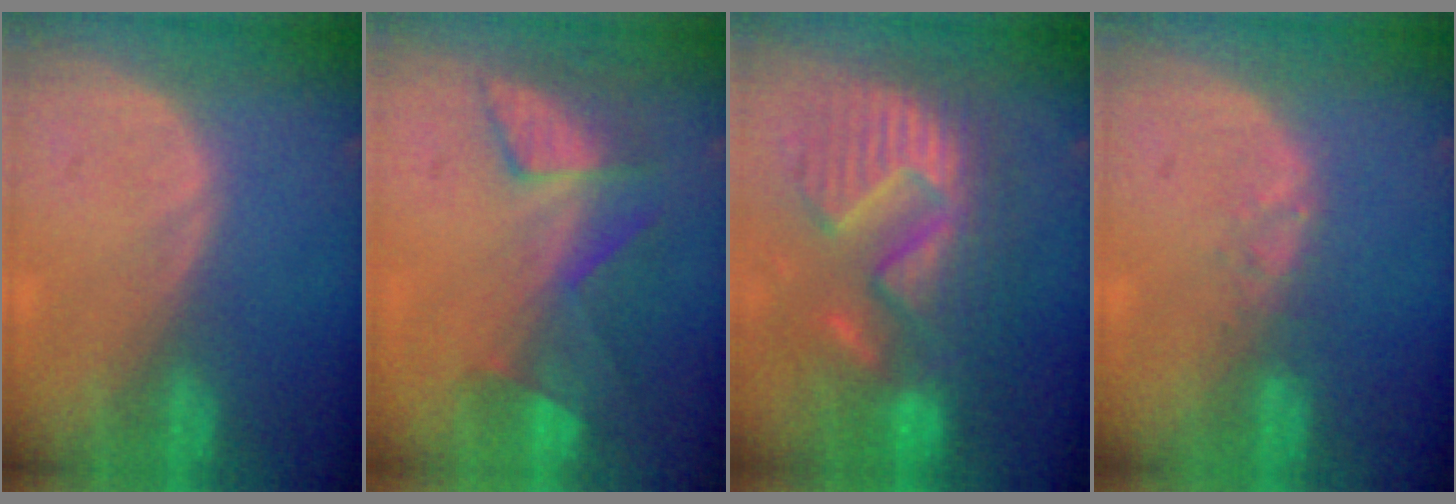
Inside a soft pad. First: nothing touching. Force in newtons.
{"total": 7.7, "press": 6.8, "slide": 3.6}
{"total": 12.9, "press": 12.8, "slide": 1.3}
{"total": 1.4, "press": 1.4, "slide": 0.2}